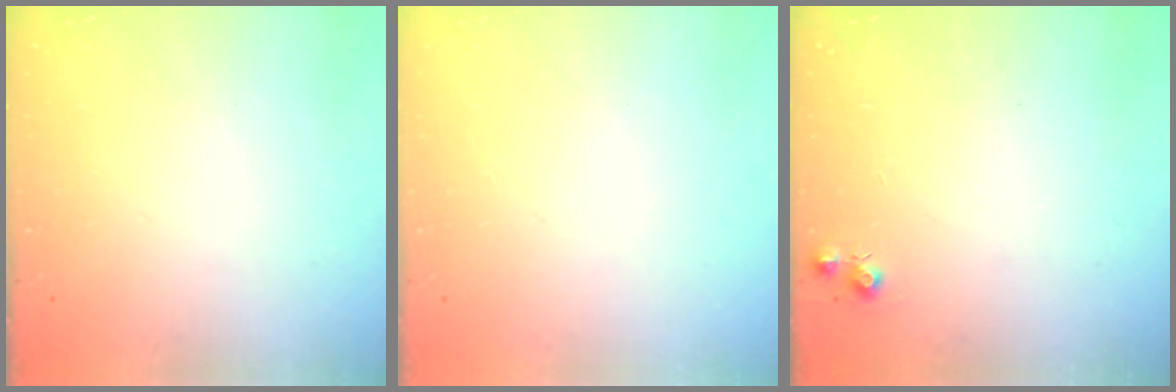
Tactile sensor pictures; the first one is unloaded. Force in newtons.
{"total": 0.0}
{"total": 5.5, "press": 5.5, "slide": 0.8}